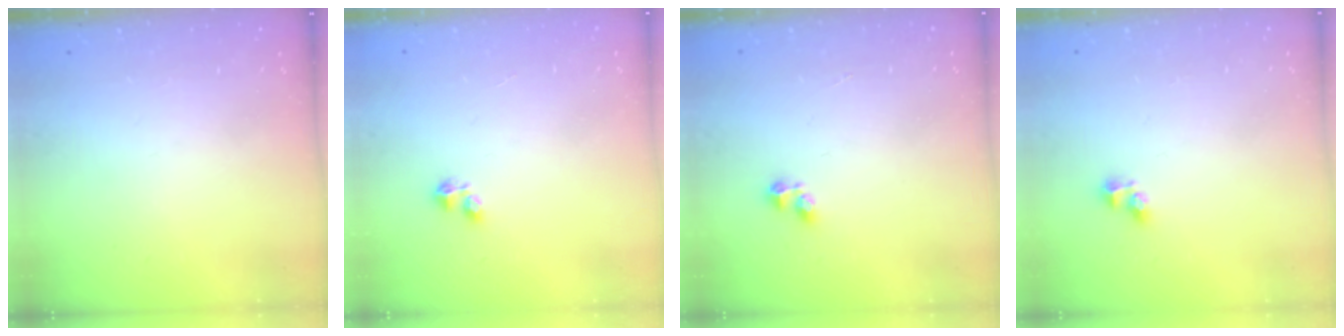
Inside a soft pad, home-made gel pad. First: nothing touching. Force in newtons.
{"total": 2.4, "press": 2.3, "slide": 0.6}
{"total": 2.2, "press": 2.1, "slide": 0.7}
{"total": 2.7, "press": 2.5, "slide": 1.0}